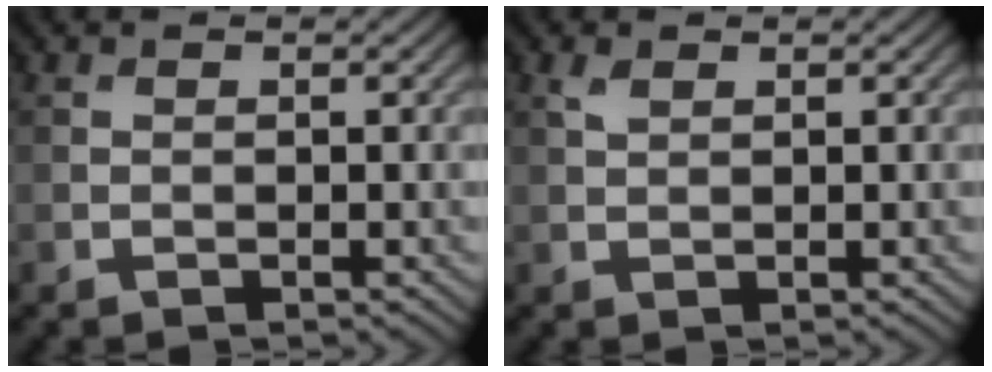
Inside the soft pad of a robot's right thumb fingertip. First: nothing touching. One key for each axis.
{"total": 1.3, "fx": 0.7, "fy": 0.6, "fz": 0.8, "tx": -0.025, "ty": 0.002, "tz": 0.016}